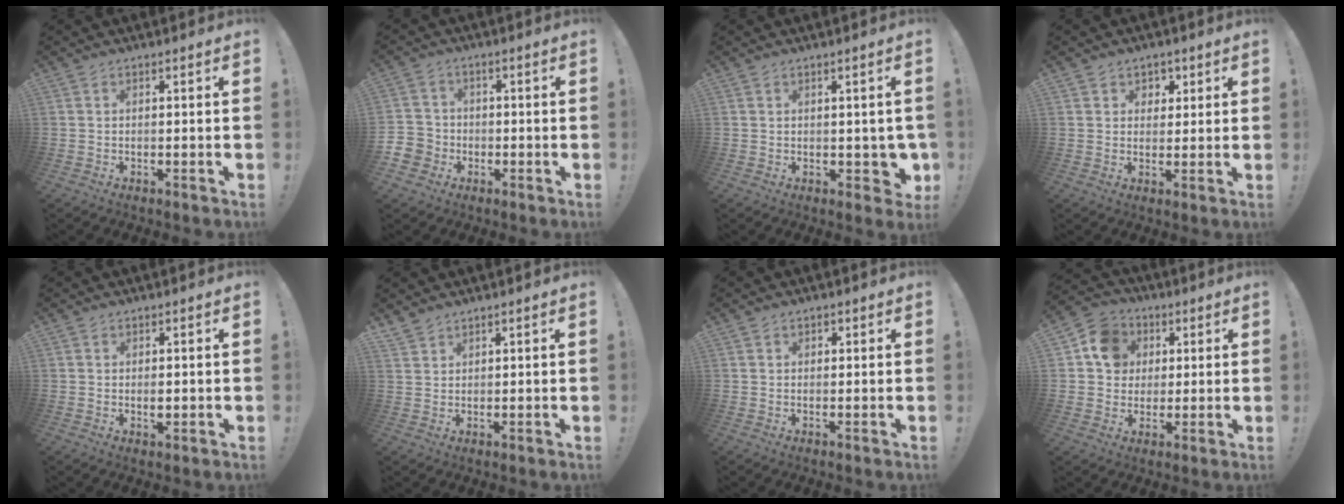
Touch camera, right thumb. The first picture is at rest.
{"total": 6.1, "force": [-2.1, 5.6, 1.4], "torque": [-0.029, 0.022, -0.039]}
{"total": 4.6, "force": [-0.2, 3.3, 3.2], "torque": [-0.021, 0.003, 0.002]}
{"total": 4.4, "force": [2.0, 3.9, 0.8], "torque": [-0.004, -0.010, 0.036]}
{"total": 1.6, "force": [-0.1, 1.1, 1.1], "torque": [-0.004, -0.004, -0.004]}
{"total": 2.8, "force": [2.5, 1.0, 0.6], "torque": [-0.008, -0.018, 0.048]}
{"total": 1.0, "force": [0.3, 0.9, 0.3], "torque": [-0.001, 0.000, 0.004]}
{"total": 11.4, "force": [2.8, 10.2, 4.3], "torque": [-0.048, -0.001, 0.057]}